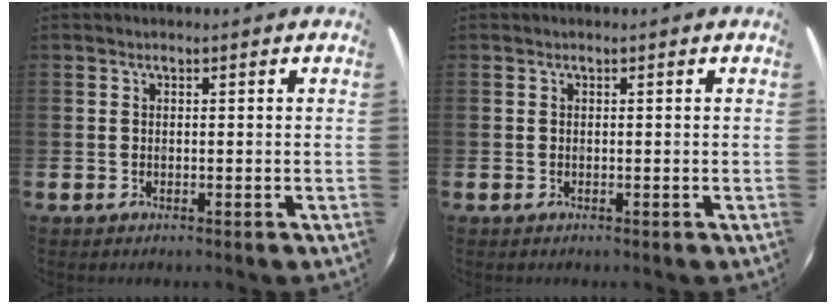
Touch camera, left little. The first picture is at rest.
{"total": 0.0}